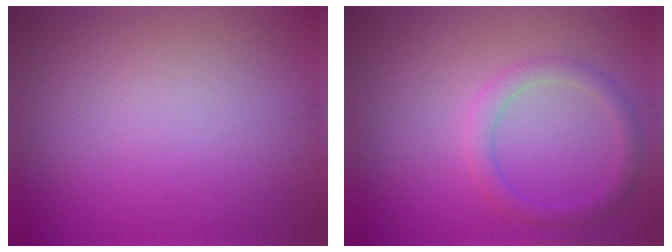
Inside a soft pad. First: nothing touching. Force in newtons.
{"total": 2.4, "press": 2.4, "slide": 0.1}